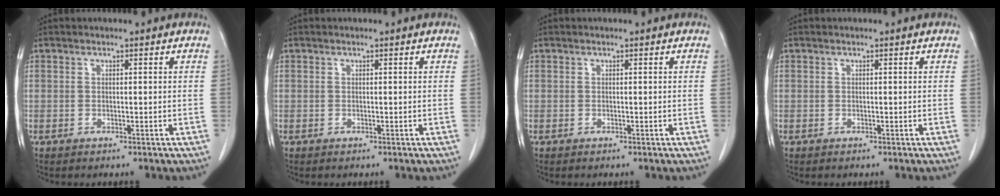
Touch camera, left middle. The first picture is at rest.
{"total": 0.0}
{"total": 0.0}
{"total": 0.0}